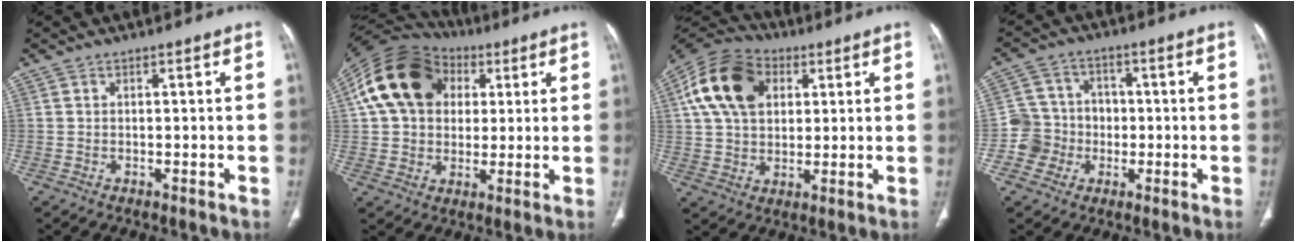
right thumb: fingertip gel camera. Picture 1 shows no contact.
{"total": 18.9, "force": [5.0, 14.4, 11.1], "torque": [-0.196, 0.020, 0.083]}
{"total": 16.2, "force": [4.8, 11.3, 10.5], "torque": [-0.185, 0.010, 0.081]}
{"total": 8.2, "force": [-1.9, 7.9, 1.1], "torque": [0.025, 0.028, -0.040]}